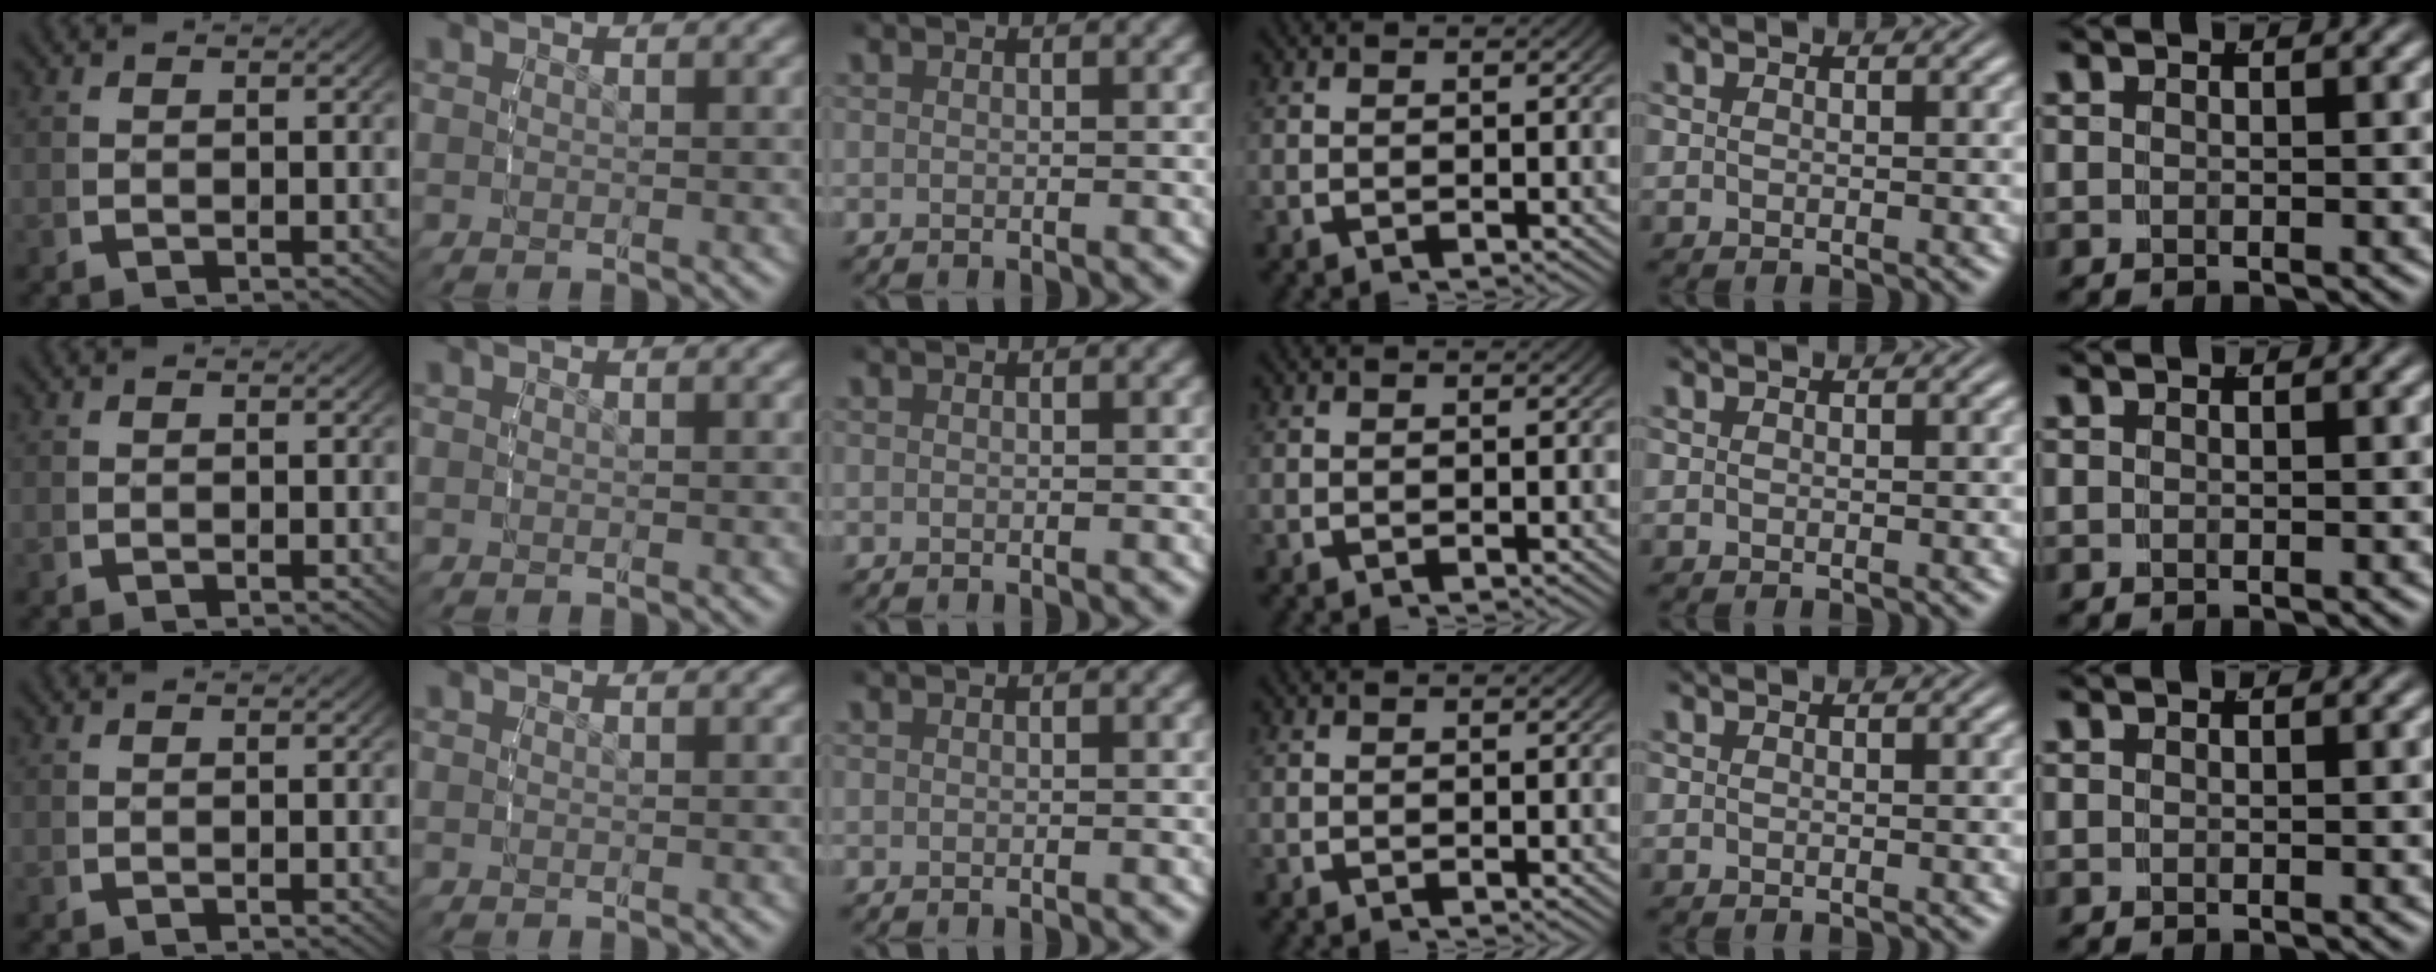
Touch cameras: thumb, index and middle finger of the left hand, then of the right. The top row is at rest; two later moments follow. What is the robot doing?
{"motion": "reach", "object": "router"}